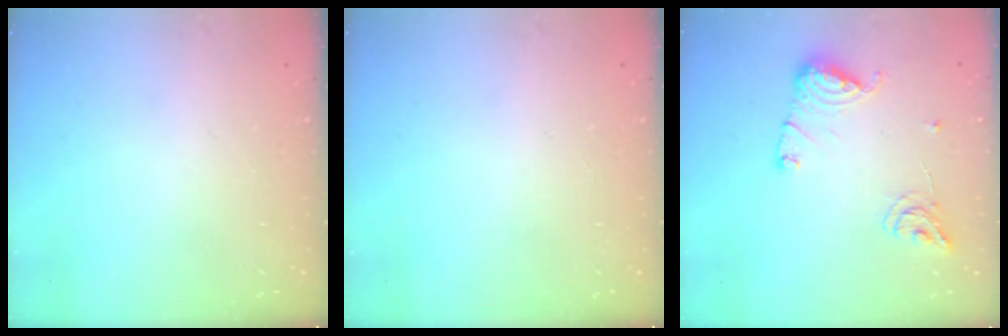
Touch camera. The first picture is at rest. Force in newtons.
{"total": 0.0}
{"total": 12.4, "press": 12.3, "slide": 1.2}